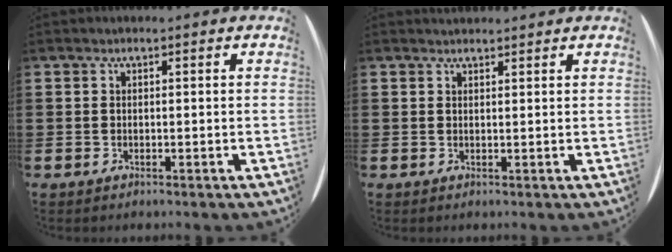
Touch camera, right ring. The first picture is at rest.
{"total": 0.7, "force": [0.7, 0.0, -0.1], "torque": [0.002, 0.001, 0.013]}